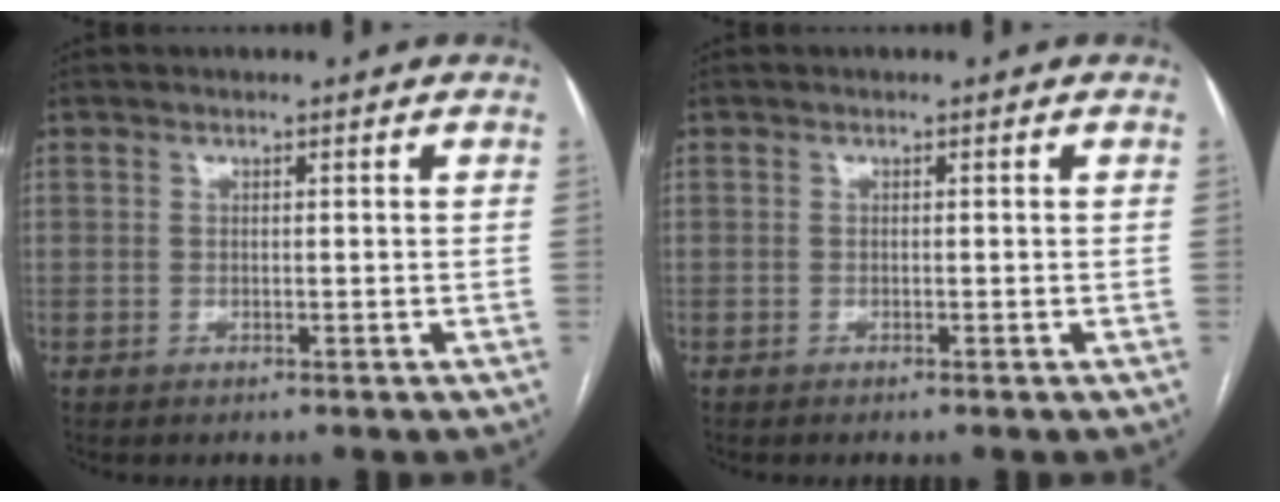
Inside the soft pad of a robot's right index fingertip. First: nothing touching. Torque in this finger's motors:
{"motor_torque": [-0.26, -0.06, -0.03, 0.01]}